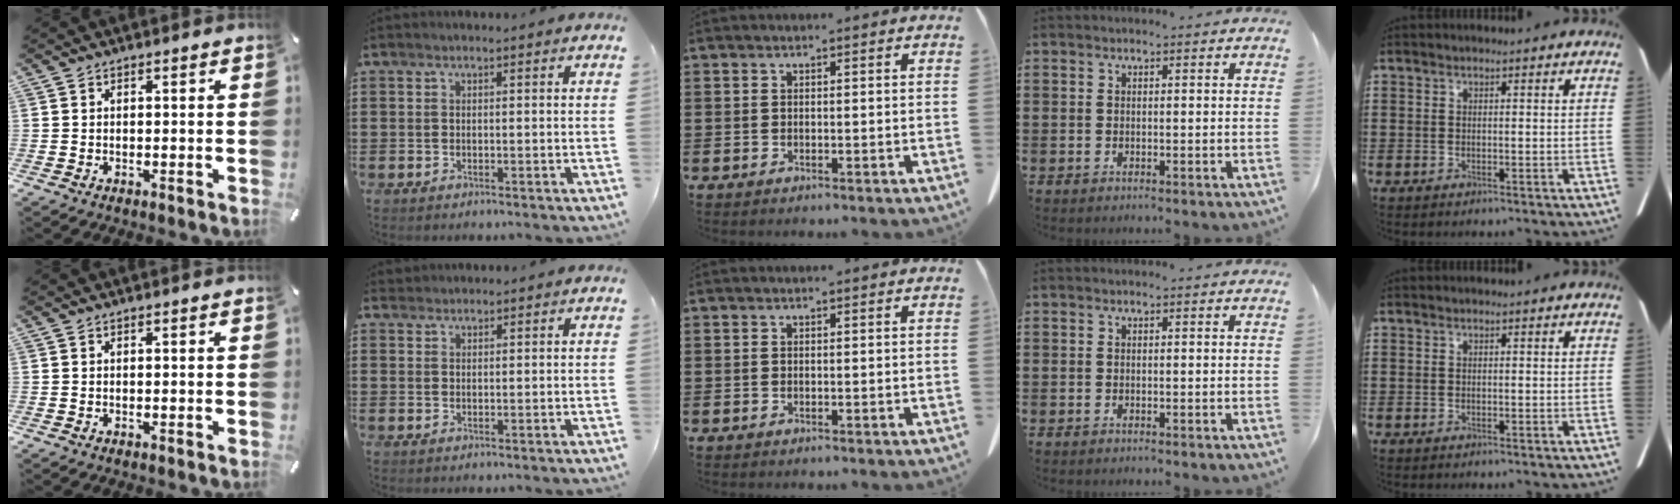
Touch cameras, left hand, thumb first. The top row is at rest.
{"index": {"total": 1.2, "force": [1.1, 0.4, 0.0], "torque": [-0.002, 0.001, 0.022]}}